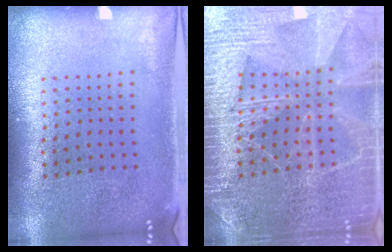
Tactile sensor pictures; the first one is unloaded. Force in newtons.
{"total": 6.6, "press": 6.5, "slide": 0.9}